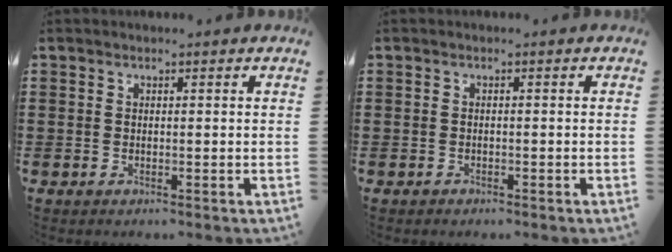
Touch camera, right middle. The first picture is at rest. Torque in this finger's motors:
{"motor_torque": [1.14, 1.00, -0.03, -0.03]}